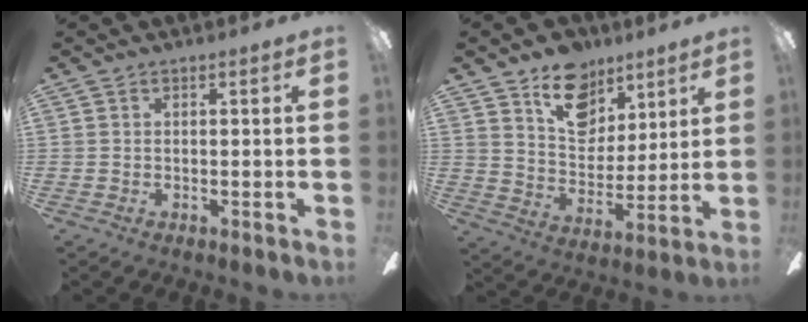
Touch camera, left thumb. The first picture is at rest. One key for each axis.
{"total": 14.3, "fx": 9.4, "fy": 9.2, "fz": 5.6, "tx": -0.074, "ty": -0.051, "tz": 0.175}